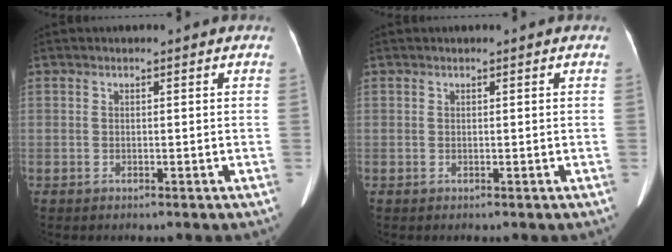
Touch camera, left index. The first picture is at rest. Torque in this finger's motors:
{"motor_torque": [-0.26, 0.01, -0.05, -0.01]}